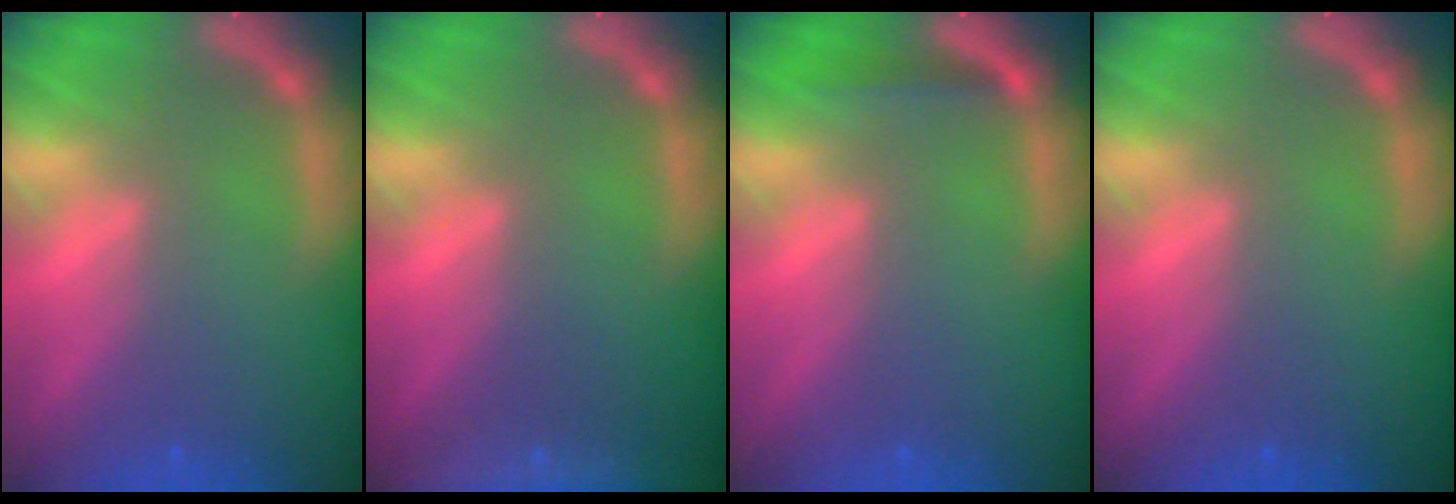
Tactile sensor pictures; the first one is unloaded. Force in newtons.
{"total": 9.0}
{"total": 1.4}
{"total": 0.0}